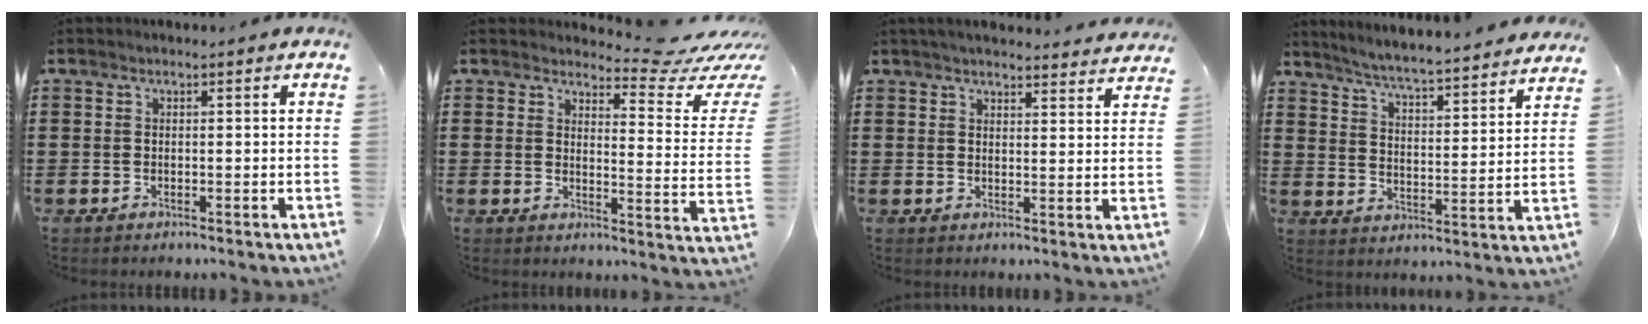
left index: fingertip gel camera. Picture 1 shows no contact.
{"total": 6.1, "force": [5.3, 0.9, 2.9], "torque": [-0.049, -0.043, 0.084]}
{"total": 3.5, "force": [3.4, 0.1, 0.7], "torque": [-0.016, -0.019, 0.061]}
{"total": 4.8, "force": [4.6, -0.8, 1.0], "torque": [-0.043, -0.042, 0.074]}